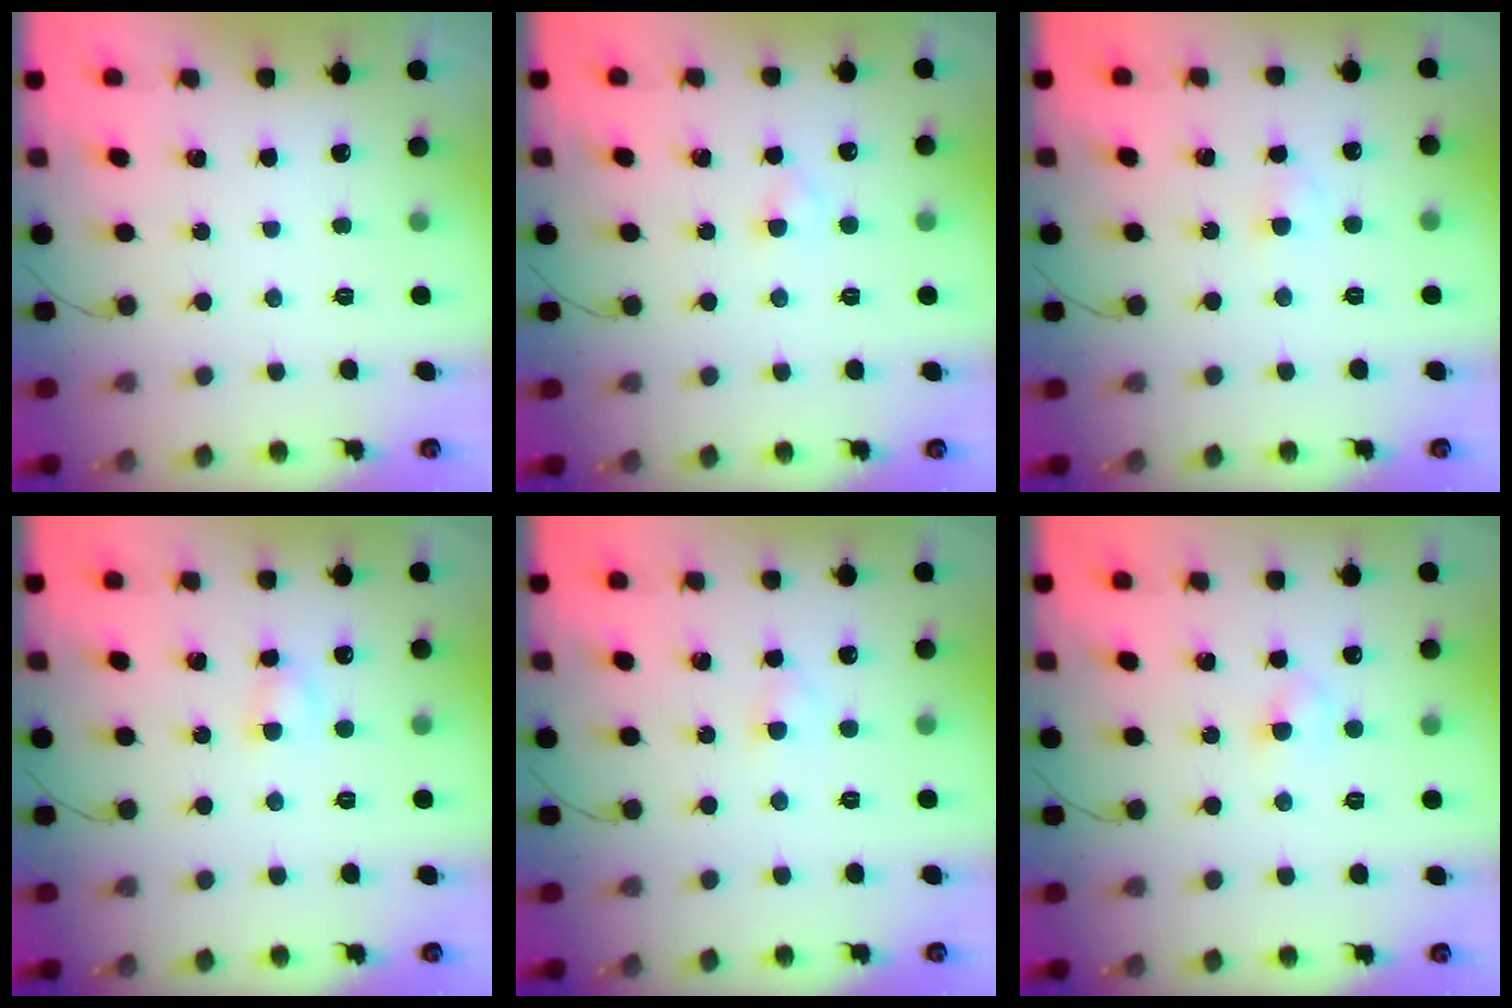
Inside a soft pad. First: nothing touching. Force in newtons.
{"total": 2.1, "press": 1.8, "slide": 1.1}
{"total": 1.8, "press": 1.6, "slide": 0.9}
{"total": 2.8, "press": 2.6, "slide": 1.2}
{"total": 2.1, "press": 1.9, "slide": 0.9}
{"total": 3.2, "press": 3.0, "slide": 1.2}